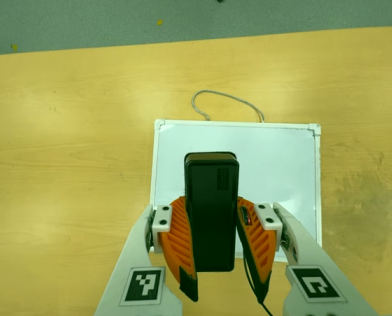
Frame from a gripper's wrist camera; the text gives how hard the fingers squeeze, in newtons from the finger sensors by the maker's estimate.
{"total": 7.7, "left": 6.3, "right": 9.1}